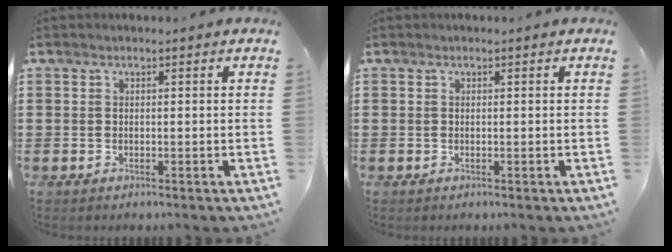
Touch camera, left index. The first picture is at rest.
{"total": 0.0}